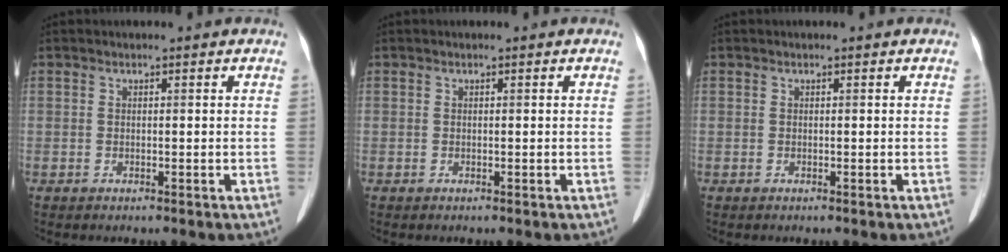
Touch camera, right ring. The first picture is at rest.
{"total": 0.0}
{"total": 0.0}